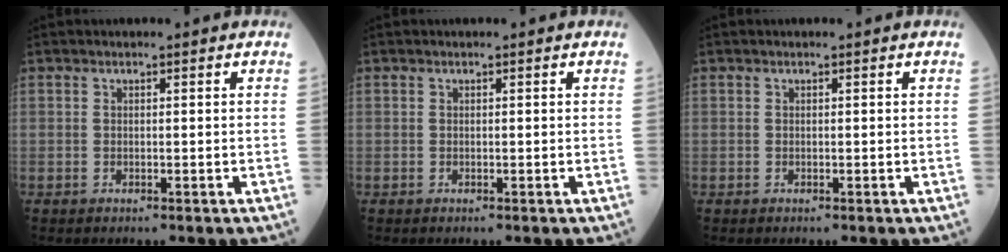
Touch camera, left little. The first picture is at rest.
{"total": 0.0}
{"total": 0.0}